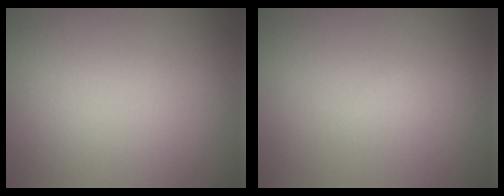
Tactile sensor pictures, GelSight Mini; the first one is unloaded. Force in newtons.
{"total": 0.6, "press": 0.6, "slide": 0.1}